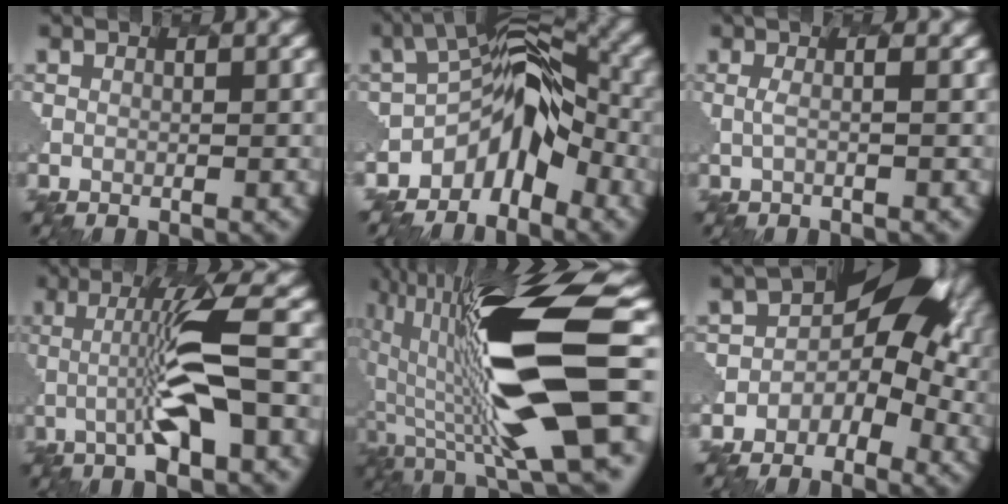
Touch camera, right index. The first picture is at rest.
{"total": 6.2, "force": [-3.6, 3.9, 3.2], "torque": [-0.059, 0.012, -0.098]}
{"total": 0.6, "force": [0.5, -0.2, 0.3], "torque": [-0.022, 0.007, -0.010]}
{"total": 5.1, "force": [-0.2, 0.3, 5.1], "torque": [-0.113, 0.017, -0.031]}
{"total": 12.6, "force": [-0.7, 3.6, 12.0], "torque": [-0.252, 0.020, -0.042]}
{"total": 4.1, "force": [-0.8, 4.0, 0.5], "torque": [0.038, 0.020, -0.058]}